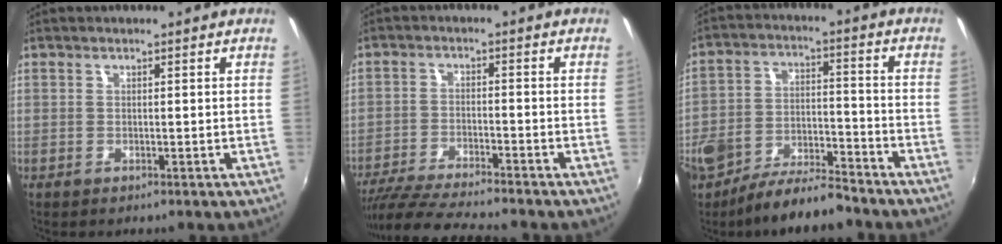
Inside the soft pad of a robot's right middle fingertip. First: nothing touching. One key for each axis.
{"total": 13.0, "fx": -11.7, "fy": 0.7, "fz": 5.6, "tx": -0.127, "ty": -0.020, "tz": -0.202}
{"total": 10.6, "fx": -7.6, "fy": 4.1, "fz": 6.0, "tx": -0.127, "ty": -0.001, "tz": -0.131}